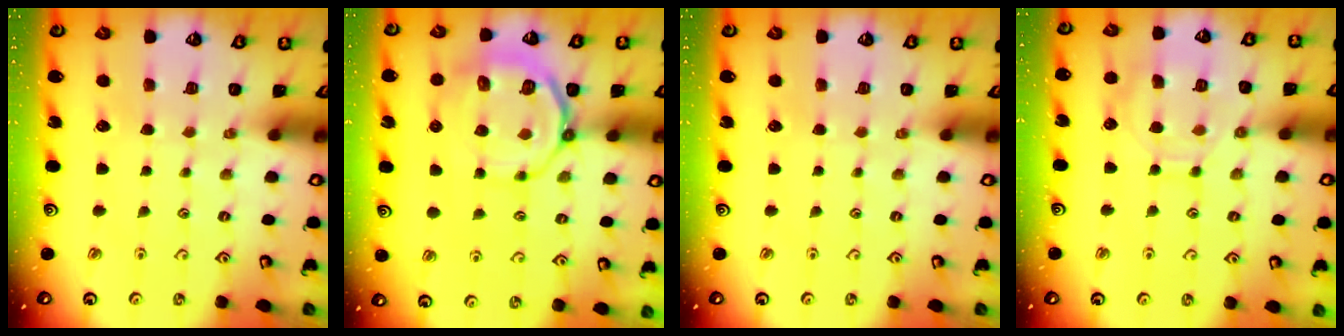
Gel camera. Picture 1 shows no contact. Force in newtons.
{"total": 10.7, "press": 10.3, "slide": 2.8}
{"total": 0.0}
{"total": 10.1, "press": 10.0, "slide": 1.1}